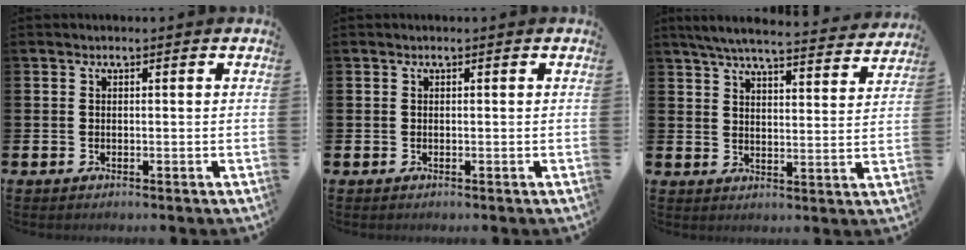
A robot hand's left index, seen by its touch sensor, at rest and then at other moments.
{"total": 0.0}
{"total": 6.2, "force": [5.8, 0.4, 2.1], "torque": [-0.053, -0.041, 0.099]}